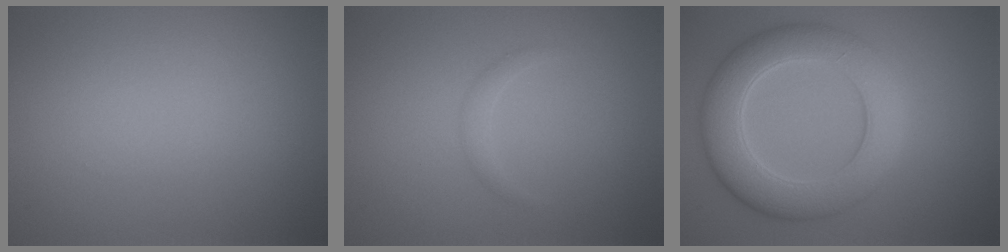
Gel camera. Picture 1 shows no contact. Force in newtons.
{"total": 0.8, "press": 0.8, "slide": 0.0}
{"total": 7.4, "press": 7.4, "slide": 0.4}